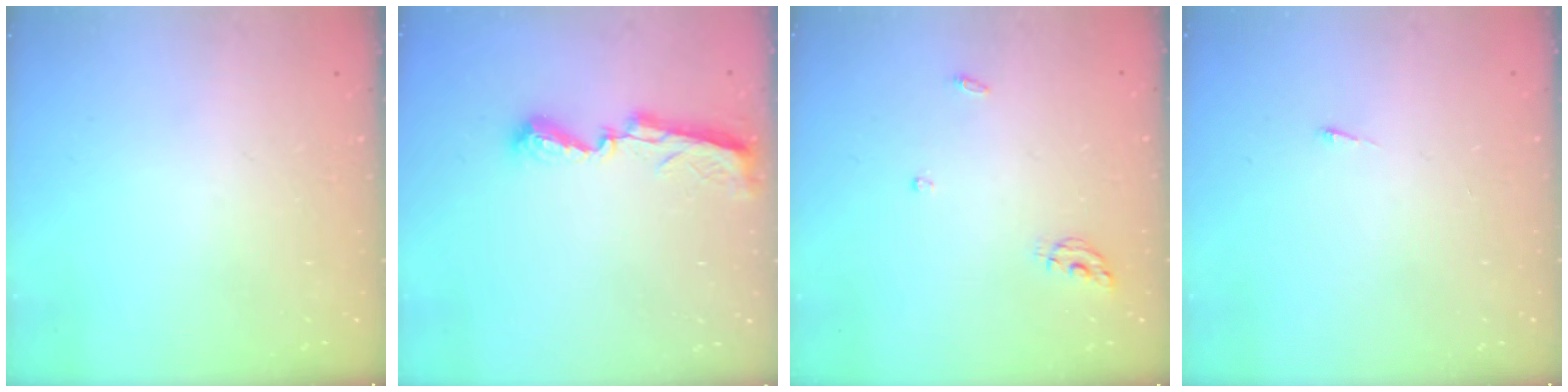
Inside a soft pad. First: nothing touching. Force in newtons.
{"total": 8.0, "press": 8.0, "slide": 0.4}
{"total": 5.2, "press": 5.2, "slide": 0.4}
{"total": 2.6, "press": 2.5, "slide": 0.3}